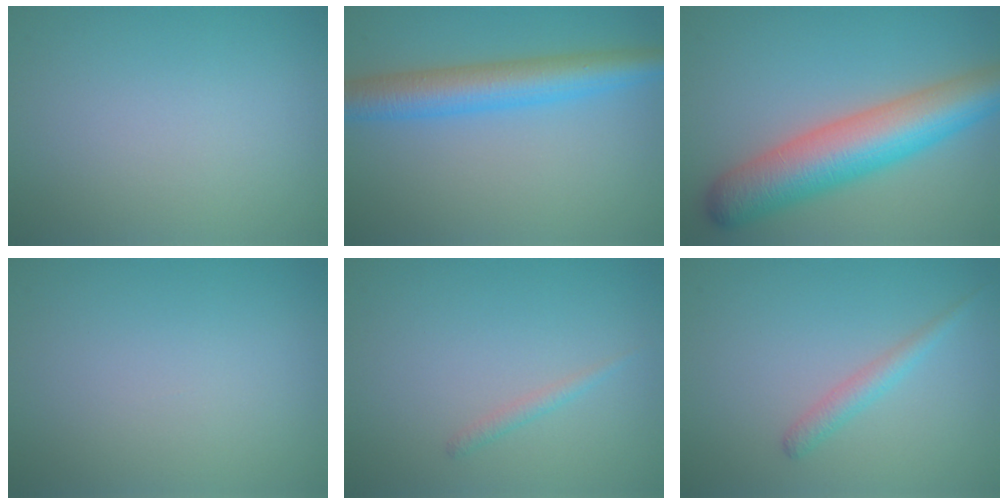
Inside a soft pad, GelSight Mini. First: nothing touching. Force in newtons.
{"total": 5.8, "press": 5.8, "slide": 0.2}
{"total": 9.1, "press": 9.1, "slide": 0.3}
{"total": 0.0}
{"total": 0.9, "press": 0.9, "slide": 0.0}
{"total": 1.6, "press": 1.6, "slide": 0.1}